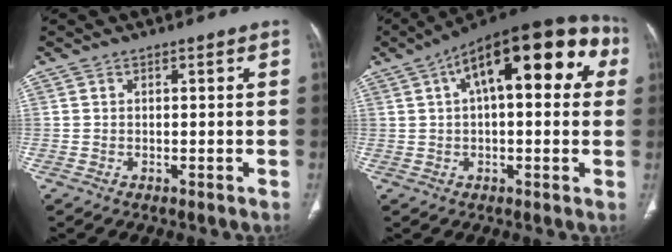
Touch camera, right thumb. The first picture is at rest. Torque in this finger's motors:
{"motor_torque": [0.69, 4.32, 1.62, 0.06, 0.15]}